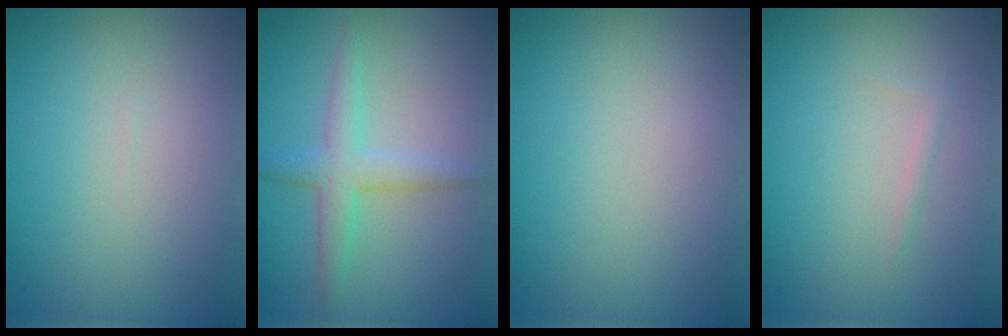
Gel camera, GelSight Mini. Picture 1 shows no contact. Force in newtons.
{"total": 2.7, "press": 2.7, "slide": 0.1}
{"total": 0.0}
{"total": 0.6, "press": 0.6, "slide": 0.1}